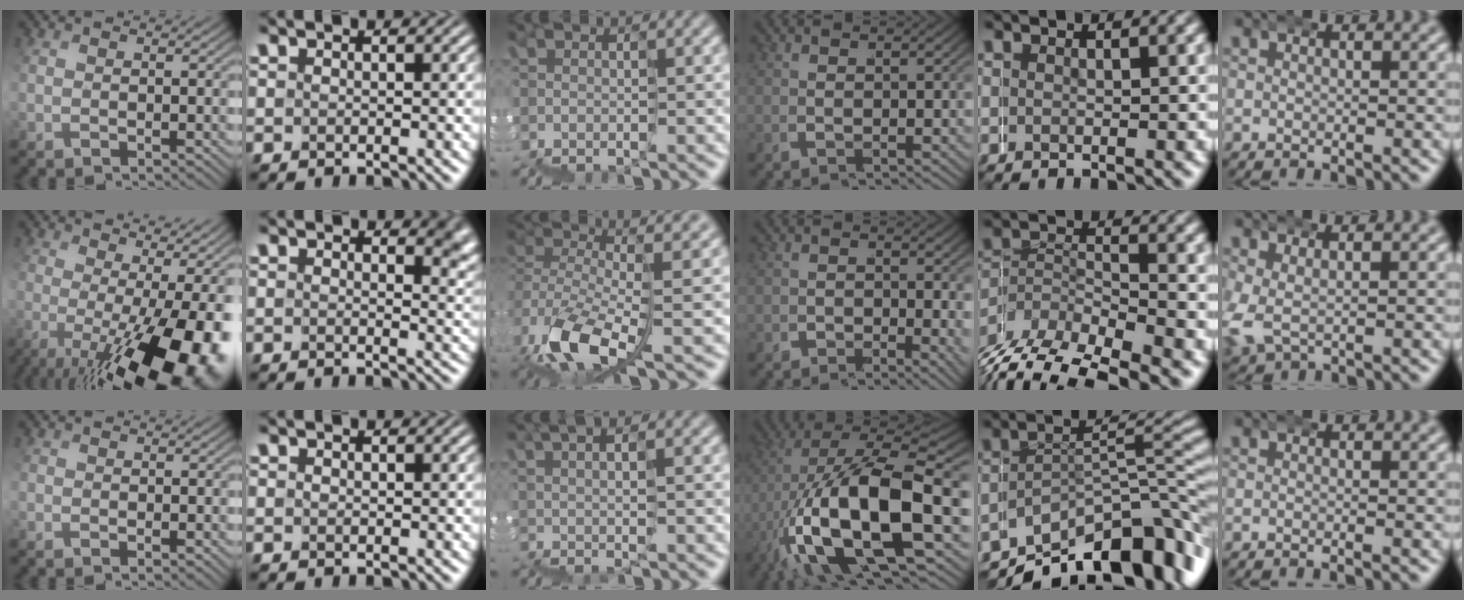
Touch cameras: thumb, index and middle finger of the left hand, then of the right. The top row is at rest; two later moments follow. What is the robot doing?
{"motion": "wrap", "object": "duck tape"}